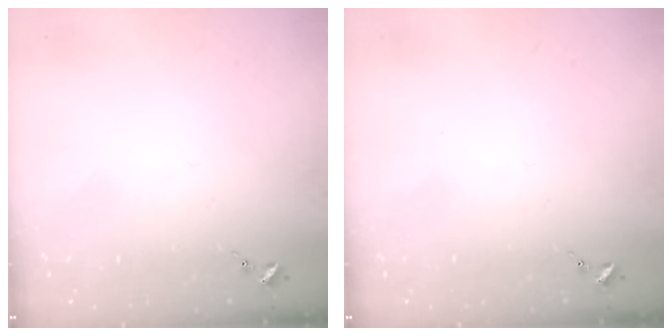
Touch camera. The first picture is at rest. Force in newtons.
{"total": 0.0}